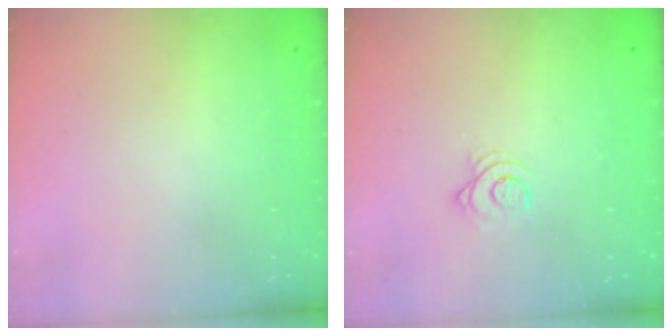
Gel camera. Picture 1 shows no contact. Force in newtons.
{"total": 3.5, "press": 3.5, "slide": 0.5}